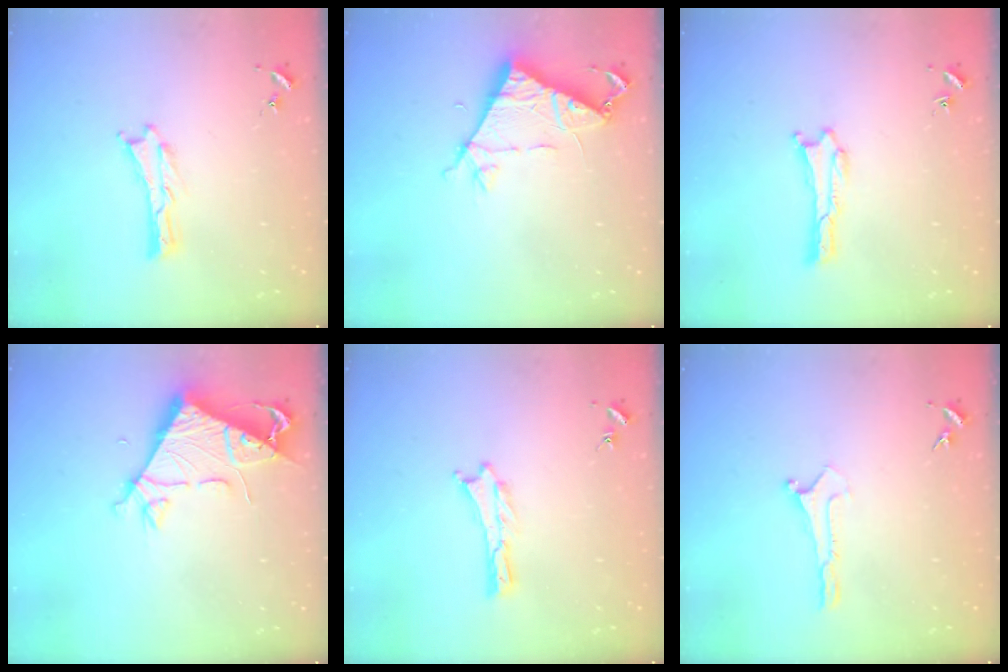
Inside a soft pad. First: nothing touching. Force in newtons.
{"total": 8.3, "press": 8.3, "slide": 0.6}
{"total": 0.0}
{"total": 7.4, "press": 7.4, "slide": 0.7}
{"total": 0.0}
{"total": 0.0}